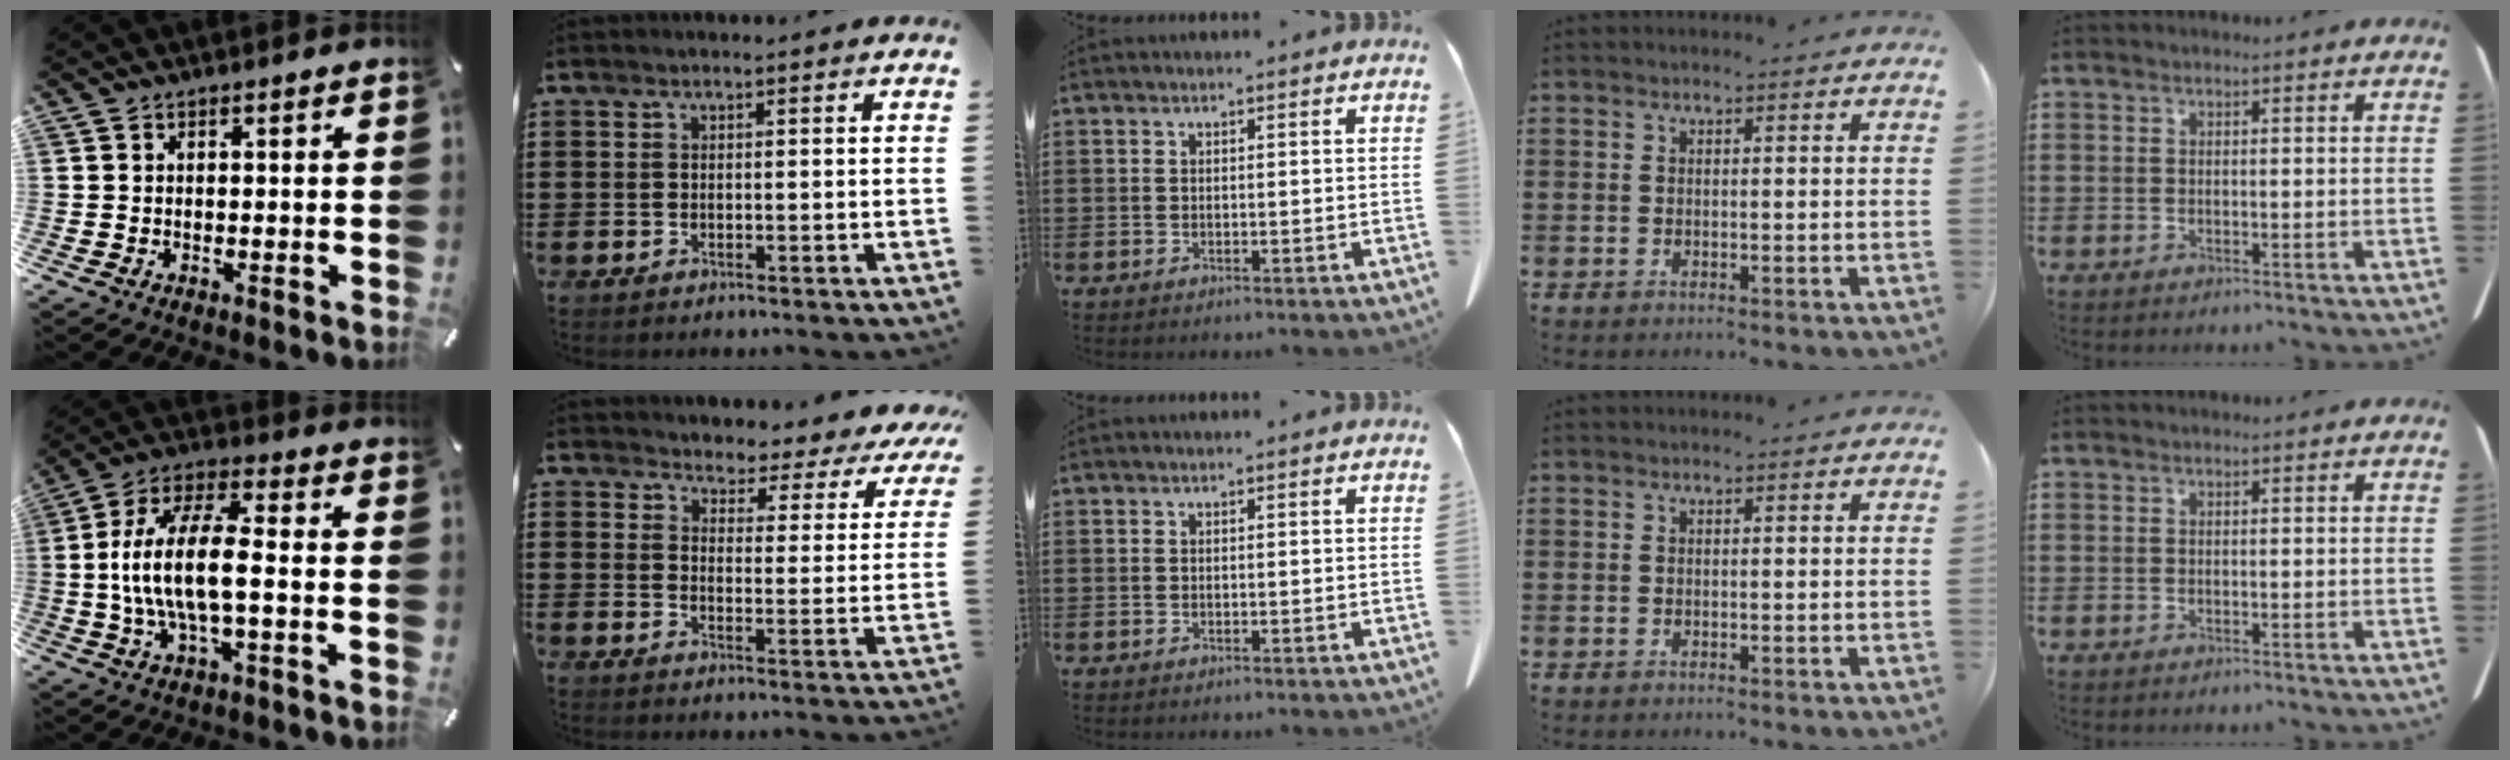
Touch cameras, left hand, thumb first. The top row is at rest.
{"thumb": {"total": 14.4, "force": [-1.4, 5.0, 13.5], "torque": [-0.273, -0.001, -0.030]}, "index": {"total": 3.2, "force": [3.1, 0.6, 0.1], "torque": [-0.021, -0.033, 0.046]}}